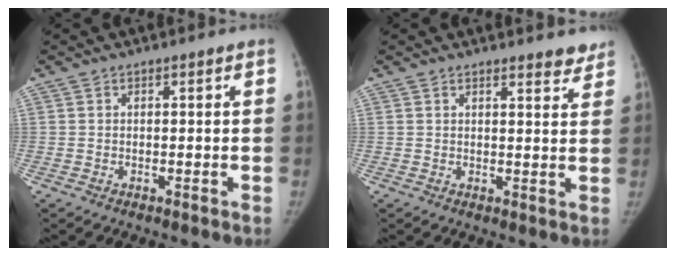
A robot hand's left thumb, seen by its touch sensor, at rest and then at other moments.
{"total": 4.0, "force": [3.6, 1.1, 1.5], "torque": [0.000, -0.023, 0.036]}